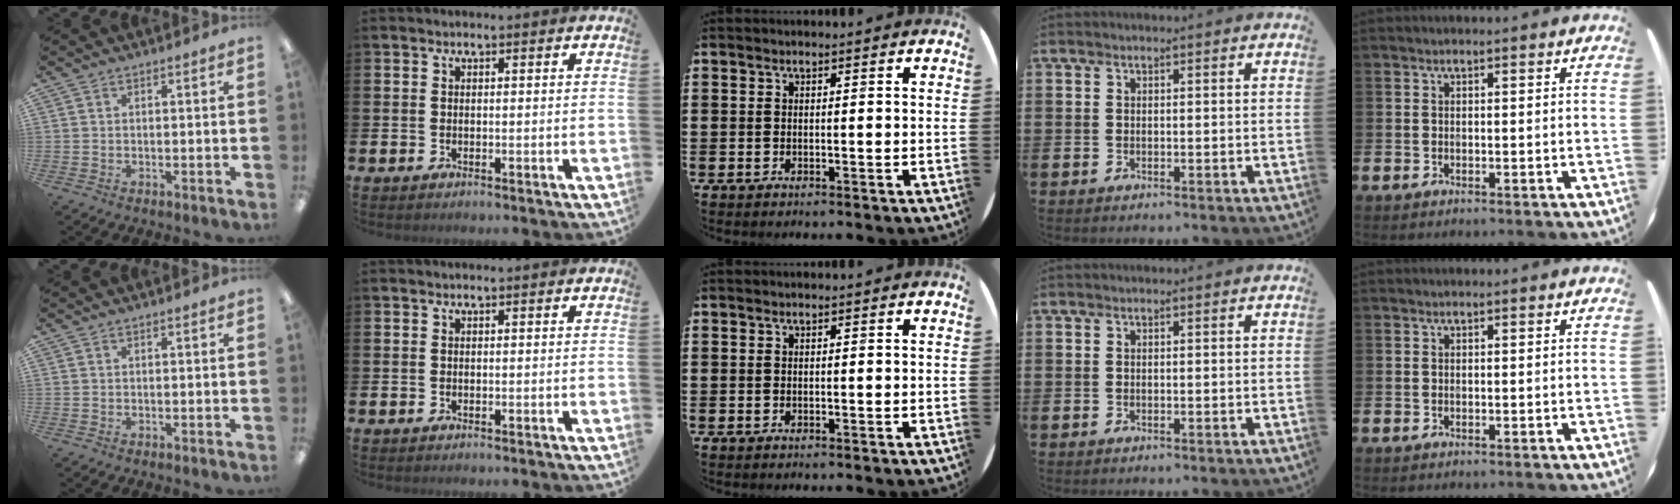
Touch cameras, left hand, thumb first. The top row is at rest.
{}